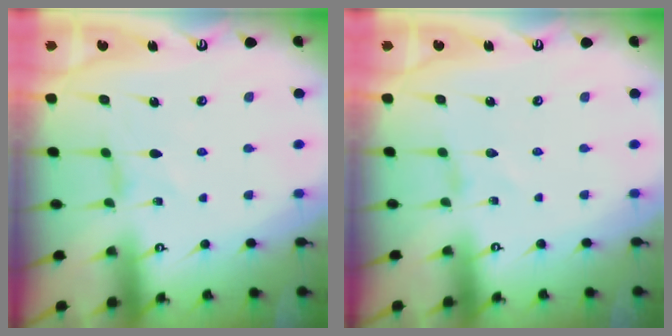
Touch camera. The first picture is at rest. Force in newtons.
{"total": 0.0}